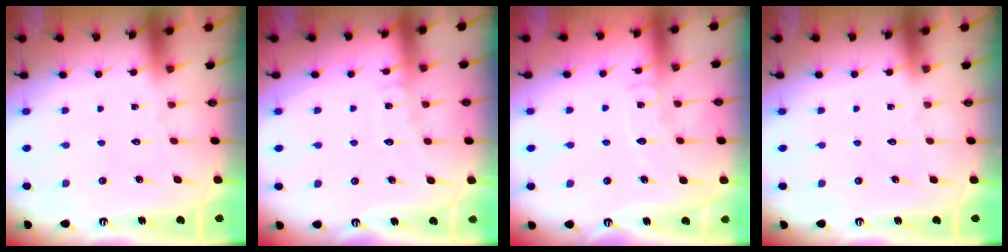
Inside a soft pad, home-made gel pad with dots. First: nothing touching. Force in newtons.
{"total": 5.0, "press": 5.0, "slide": 0.6}
{"total": 6.0, "press": 6.0, "slide": 0.6}
{"total": 0.0}